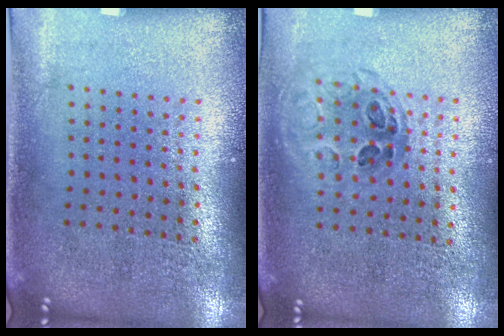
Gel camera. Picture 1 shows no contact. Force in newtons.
{"total": 0.9, "press": 0.9, "slide": 0.3}